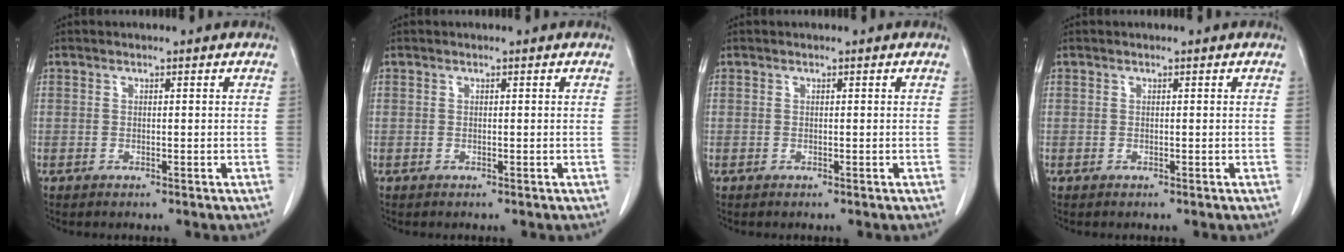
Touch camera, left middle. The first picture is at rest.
{"total": 0.0}
{"total": 0.0}
{"total": 0.0}